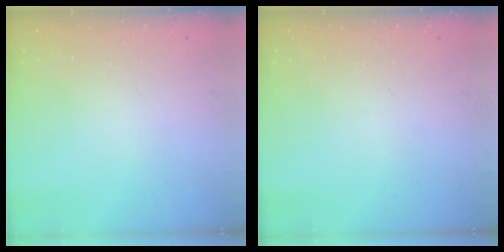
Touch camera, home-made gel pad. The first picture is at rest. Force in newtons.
{"total": 0.0}